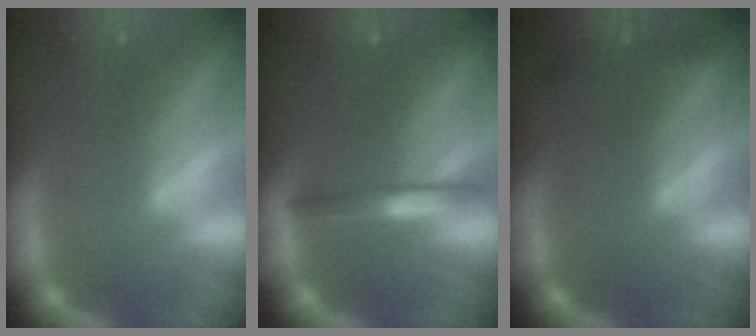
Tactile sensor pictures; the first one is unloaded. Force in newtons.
{"total": 2.5}
{"total": 1.9}